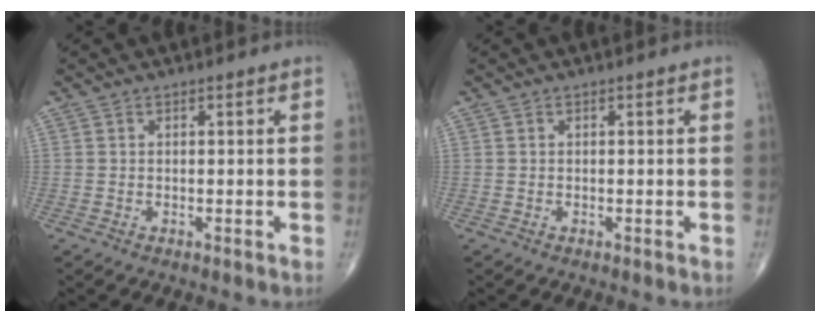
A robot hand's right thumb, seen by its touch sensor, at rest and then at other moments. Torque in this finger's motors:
{"motor_torque": [-0.22, 0.18, -0.18, -0.13, 0.01]}